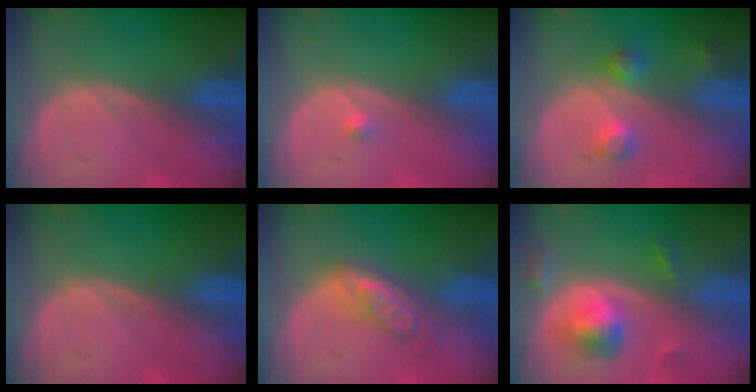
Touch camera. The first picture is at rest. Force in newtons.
{"total": 0.8, "press": 0.6, "slide": 0.4}
{"total": 3.6, "press": 3.6, "slide": 0.6}
{"total": 0.0}
{"total": 5.2, "press": 4.6, "slide": 2.4}
{"total": 5.7, "press": 5.4, "slide": 1.8}